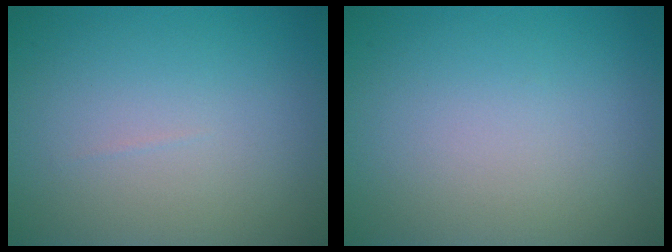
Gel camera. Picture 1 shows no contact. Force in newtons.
{"total": 0.0}